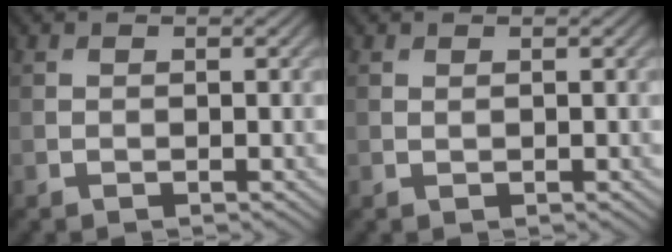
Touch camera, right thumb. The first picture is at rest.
{"total": 0.0}